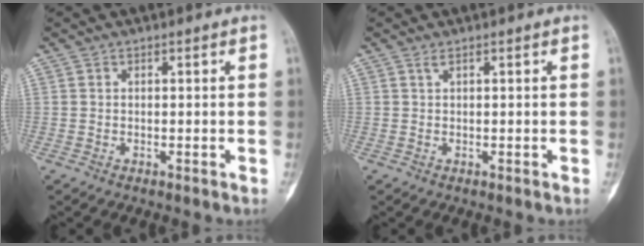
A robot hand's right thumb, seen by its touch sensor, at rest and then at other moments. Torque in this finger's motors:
{"motor_torque": [0.24, 0.18, -0.17, 0.06, 0.05]}